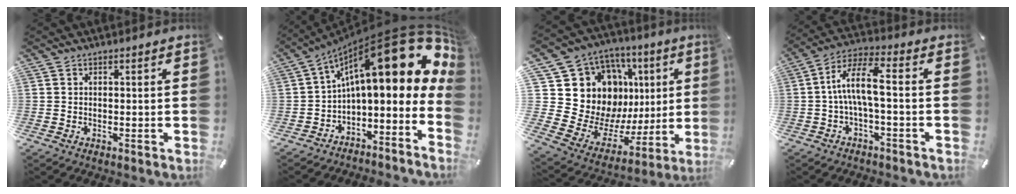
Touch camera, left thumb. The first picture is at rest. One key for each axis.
{"total": 24.9, "fx": 10.4, "fy": 10.1, "fz": 20.2, "tx": -0.299, "ty": -0.075, "tz": 0.177}
{"total": 20.3, "fx": 7.2, "fy": 16.2, "fz": 9.9, "tx": -0.149, "ty": -0.080, "tz": 0.167}
{"total": 10.3, "fx": -0.9, "fy": 3.2, "fz": 9.8, "tx": -0.196, "ty": 0.001, "tz": -0.020}